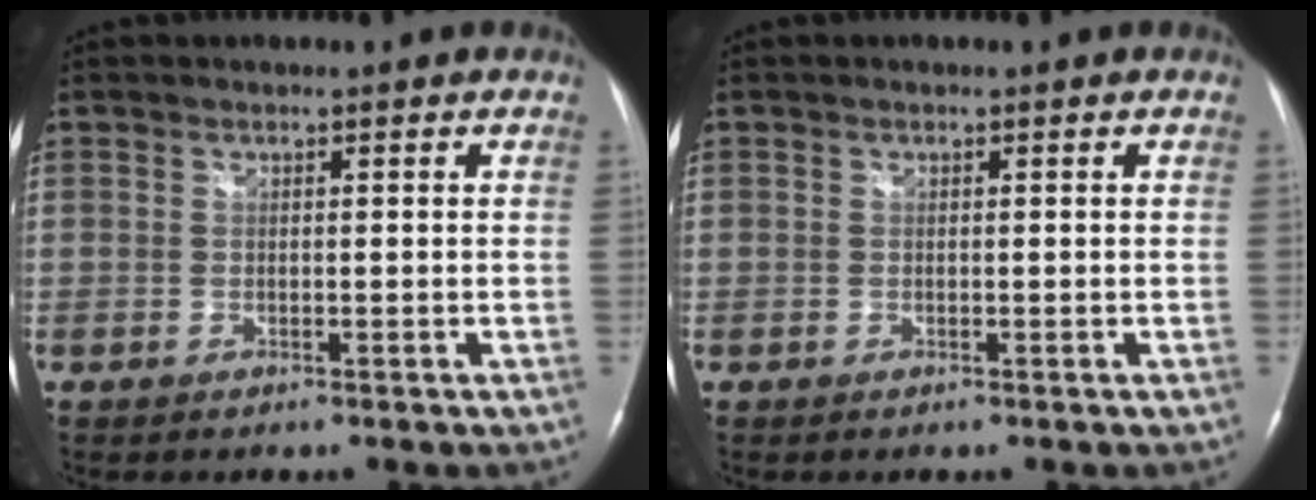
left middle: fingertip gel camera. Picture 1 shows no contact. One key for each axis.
{"total": 0.0}